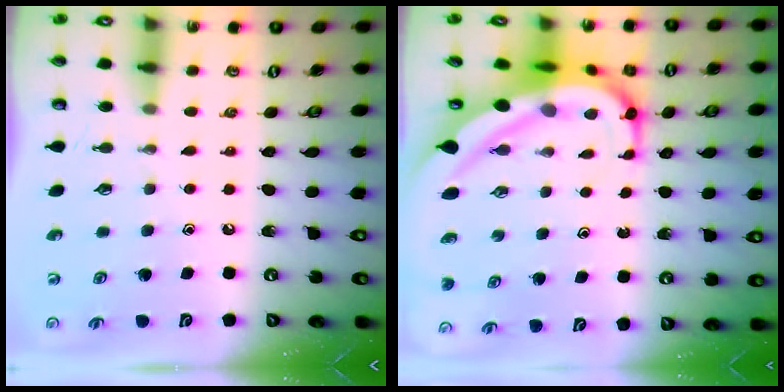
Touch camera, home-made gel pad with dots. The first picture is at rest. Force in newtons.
{"total": 12.0, "press": 12.0, "slide": 1.2}